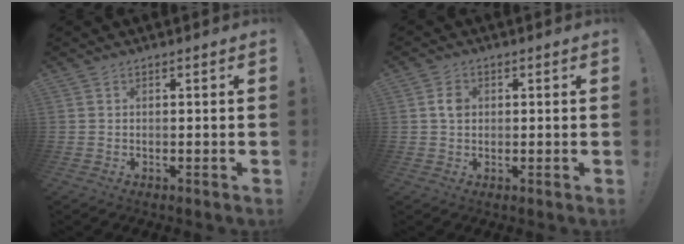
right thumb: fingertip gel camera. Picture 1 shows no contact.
{"total": 3.6, "force": [0.5, 2.7, 2.3], "torque": [-0.029, 0.000, 0.008]}